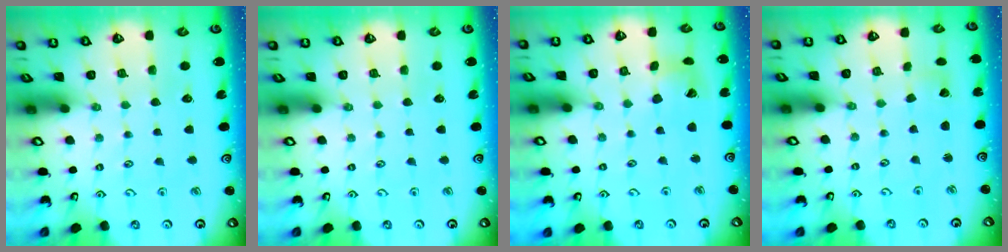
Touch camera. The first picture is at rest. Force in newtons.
{"total": 0.0}
{"total": 10.3, "press": 10.2, "slide": 1.4}
{"total": 3.0, "press": 3.0, "slide": 0.3}